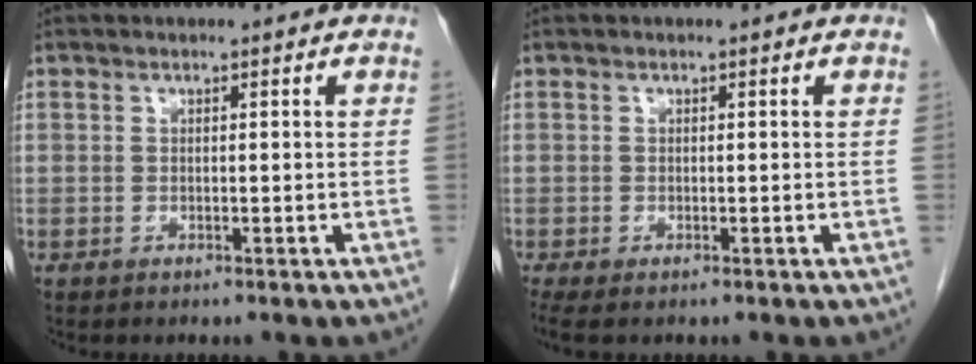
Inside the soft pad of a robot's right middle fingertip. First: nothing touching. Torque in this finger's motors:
{"motor_torque": [0.64, -0.52, 0.05, 0.04]}